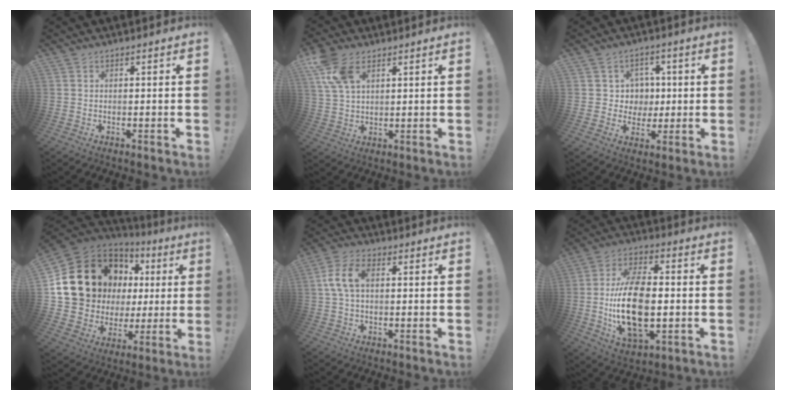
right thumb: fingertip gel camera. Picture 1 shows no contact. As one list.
[{"total": 10.0, "force": [5.0, 5.3, 6.8], "torque": [-0.133, -0.009, 0.099]}, {"total": 6.9, "force": [0.8, 6.8, 0.8], "torque": [-0.012, -0.010, 0.020]}, {"total": 20.6, "force": [7.7, 15.6, 11.1], "torque": [-0.193, -0.047, 0.182]}, {"total": 8.2, "force": [1.2, 4.7, 6.5], "torque": [-0.136, 0.009, 0.021]}, {"total": 20.5, "force": [-2.0, 11.3, 16.9], "torque": [-0.324, -0.001, -0.032]}]